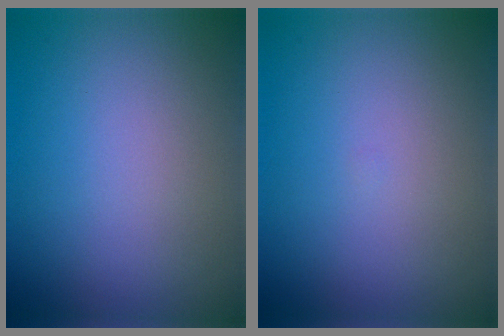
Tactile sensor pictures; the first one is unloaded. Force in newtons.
{"total": 0.0}